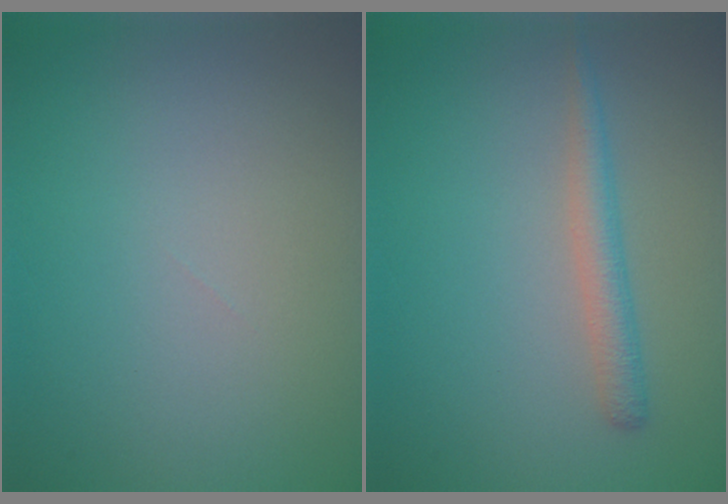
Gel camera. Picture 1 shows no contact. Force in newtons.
{"total": 2.1, "press": 2.1, "slide": 0.1}